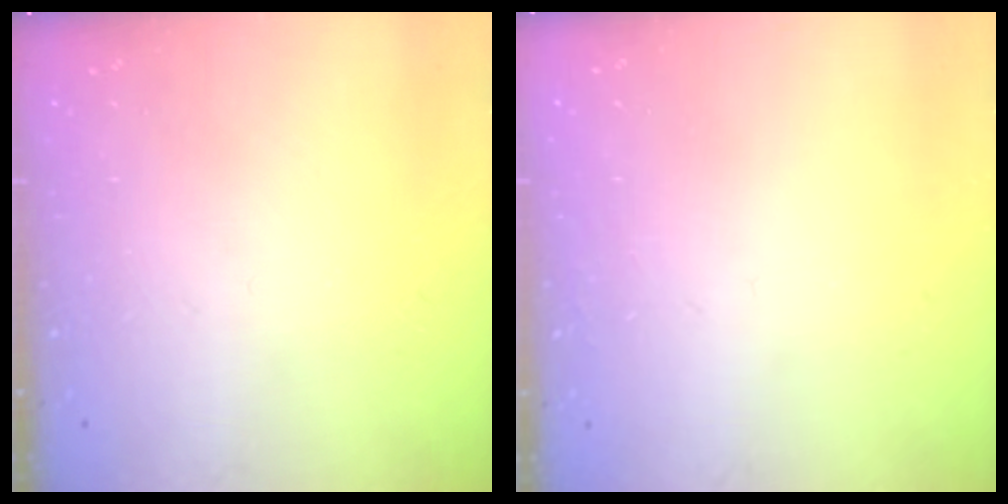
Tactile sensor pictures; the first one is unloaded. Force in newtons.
{"total": 1.5, "press": 1.5, "slide": 0.1}